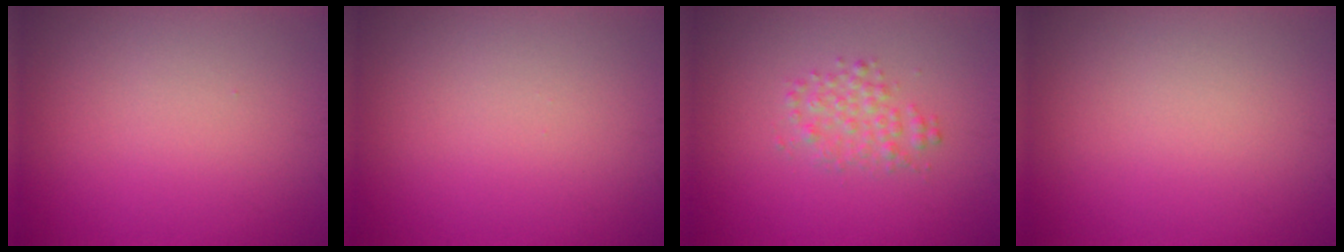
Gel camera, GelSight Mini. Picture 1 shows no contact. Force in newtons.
{"total": 0.0}
{"total": 2.0, "press": 2.0, "slide": 0.0}
{"total": 0.0}